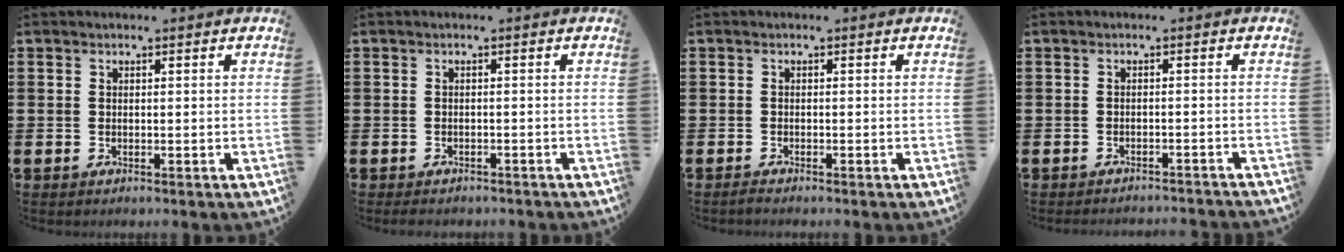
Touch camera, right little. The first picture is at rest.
{"total": 0.8, "force": [-0.8, 0.1, 0.1], "torque": [-0.005, -0.001, -0.016]}
{"total": 0.6, "force": [-0.5, 0.0, 0.3], "torque": [-0.007, -0.002, -0.009]}
{"total": 1.3, "force": [-1.3, -0.2, -0.1], "torque": [0.000, 0.003, -0.027]}